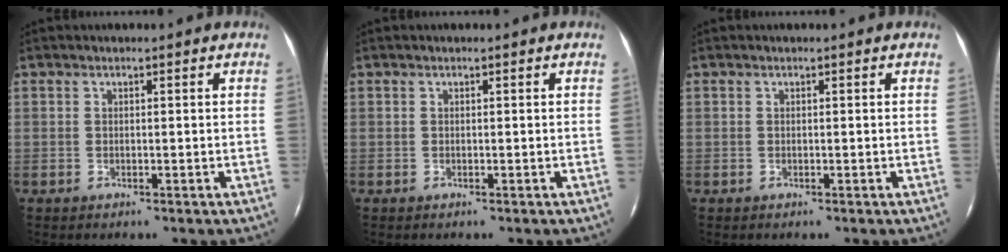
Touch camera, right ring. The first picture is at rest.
{"total": 0.0}
{"total": 0.0}